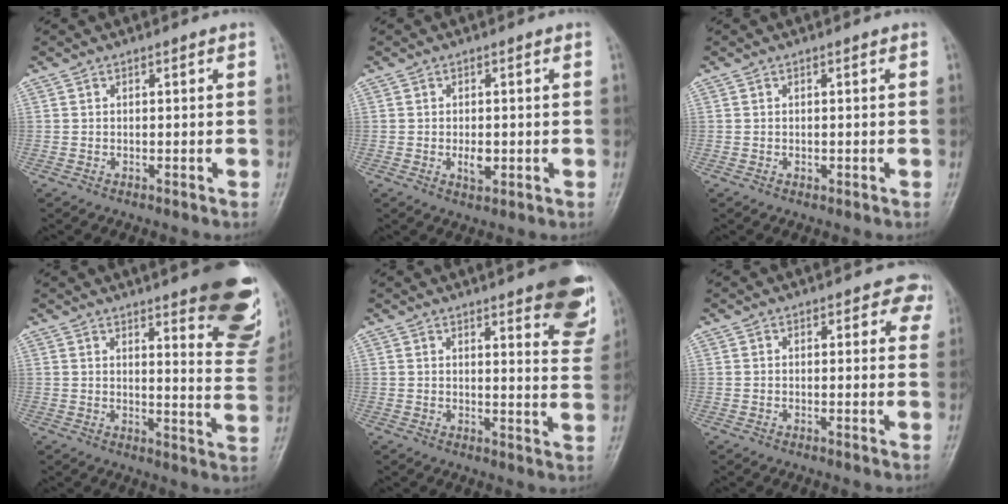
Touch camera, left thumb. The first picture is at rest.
{"total": 2.9, "force": [-0.4, 1.6, 2.4], "torque": [-0.036, -0.004, -0.003]}
{"total": 0.7, "force": [0.0, 0.5, 0.5], "torque": [-0.007, 0.002, 0.001]}
{"total": 19.3, "force": [12.1, 4.8, 14.2], "torque": [-0.143, -0.070, 0.140]}
{"total": 13.6, "force": [8.5, 3.5, 10.1], "torque": [-0.091, -0.044, 0.093]}
{"total": 3.7, "force": [2.3, 2.2, 1.8], "torque": [0.016, -0.007, 0.011]}